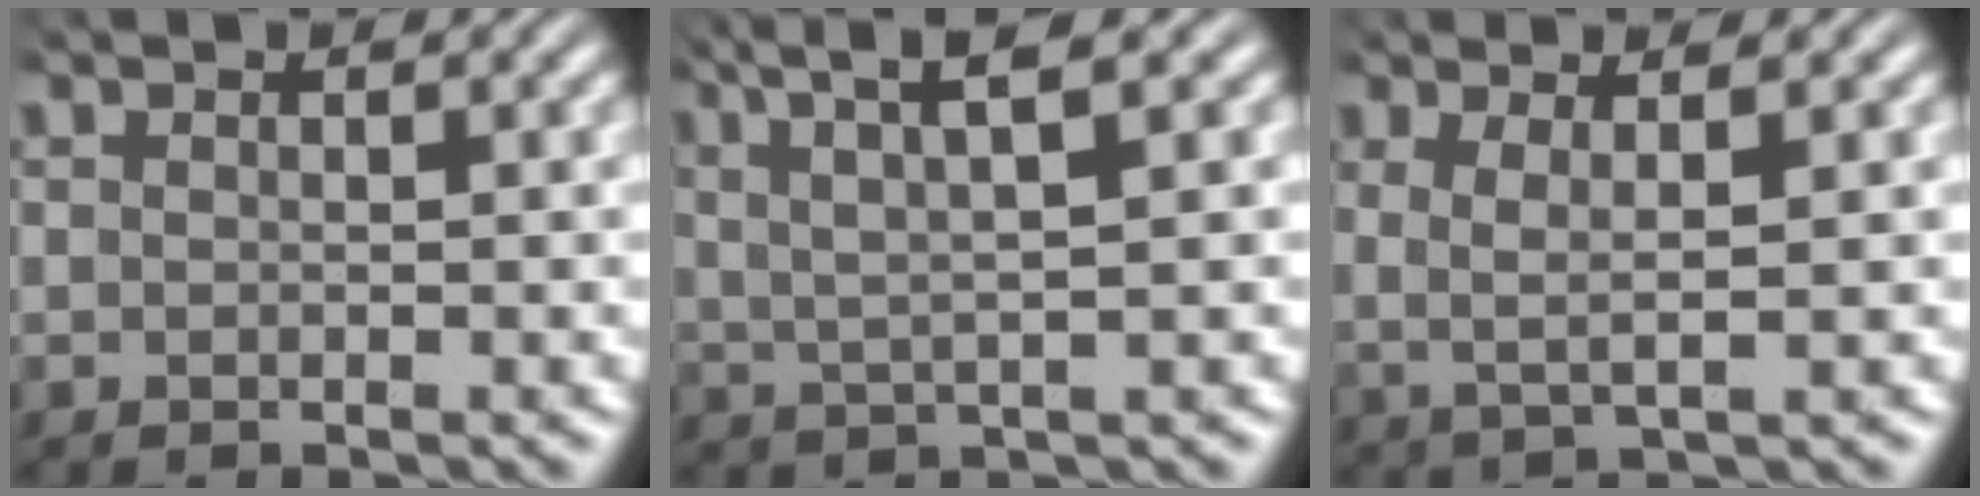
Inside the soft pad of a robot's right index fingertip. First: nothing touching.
{"total": 5.4, "force": [3.2, 1.6, 4.1], "torque": [-0.082, 0.011, 0.049]}
{"total": 3.9, "force": [1.0, 1.9, 3.3], "torque": [-0.068, 0.001, 0.013]}